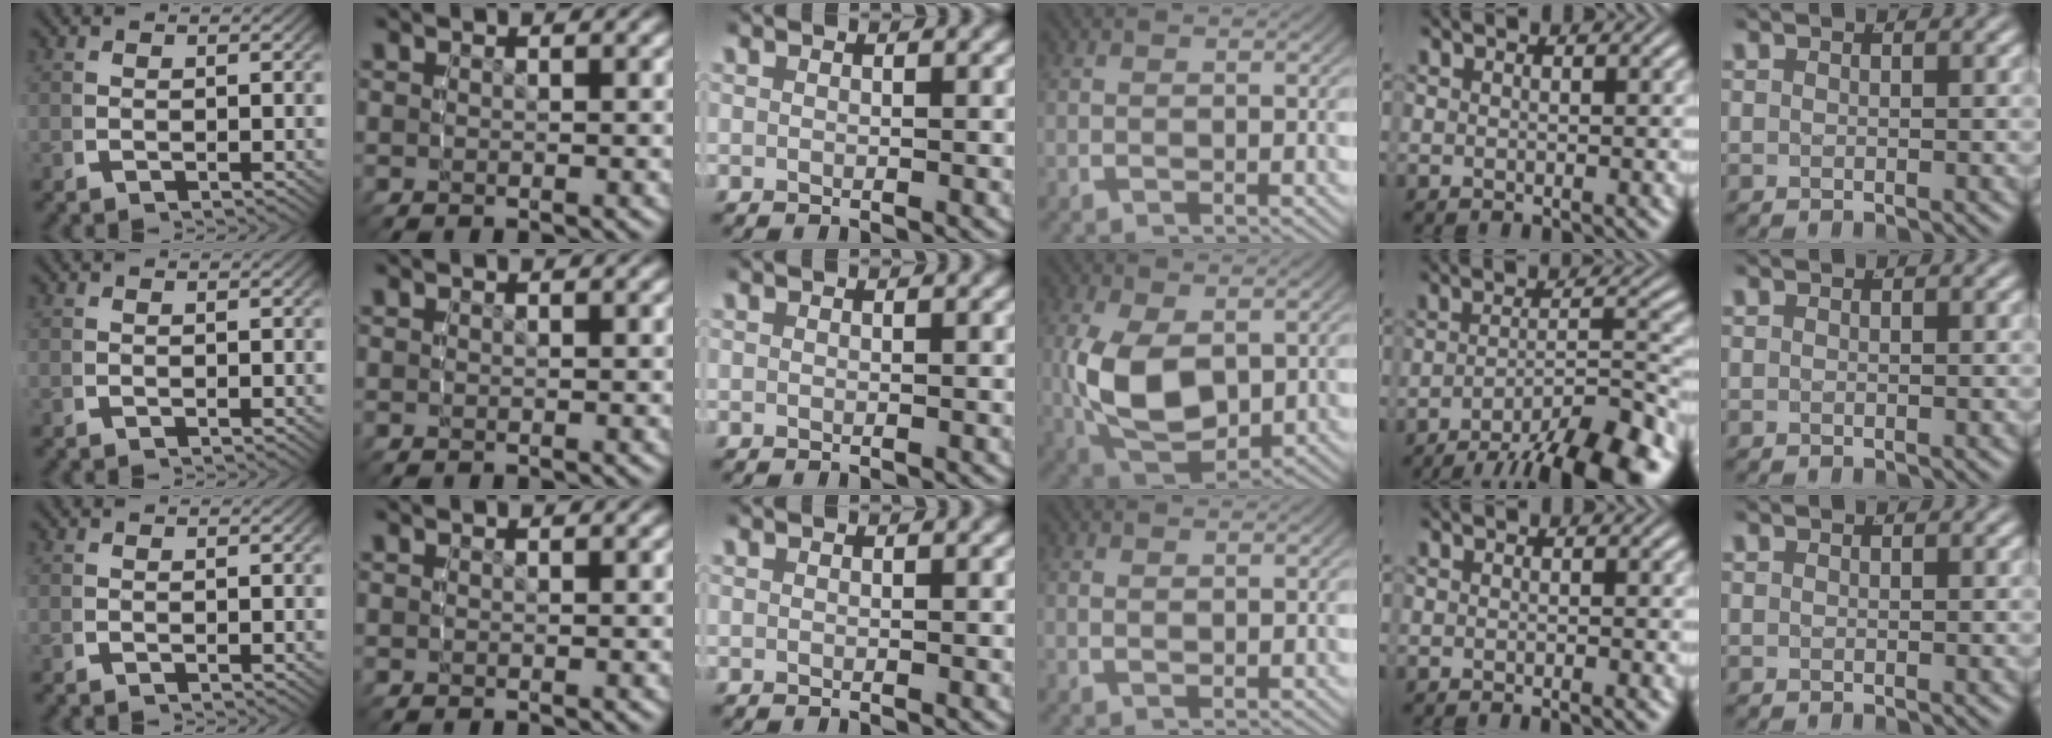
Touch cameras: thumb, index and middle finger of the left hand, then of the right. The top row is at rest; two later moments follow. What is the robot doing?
{"motion": "lift_and_place", "object": "markers"}